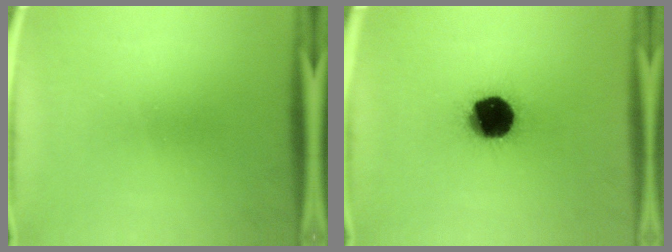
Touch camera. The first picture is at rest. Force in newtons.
{"total": 19.0}